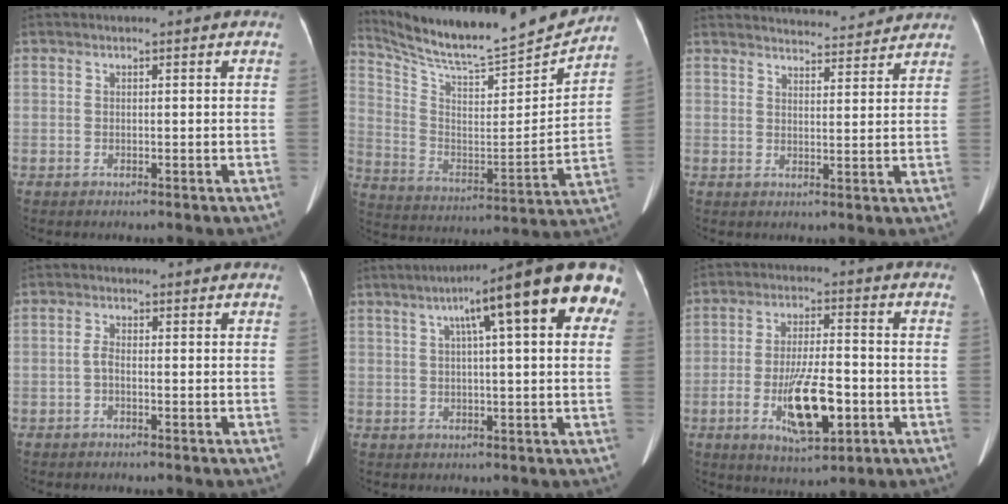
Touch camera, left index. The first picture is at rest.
{"total": 20.5, "force": [19.1, 0.0, 7.3], "torque": [-0.144, -0.052, 0.302]}
{"total": 10.2, "force": [10.0, 1.2, 1.6], "torque": [-0.014, 0.010, 0.121]}
{"total": 1.3, "force": [-0.6, 0.6, 1.1], "torque": [-0.022, 0.001, -0.013]}
{"total": 15.2, "force": [6.5, 1.8, 13.6], "torque": [-0.184, 0.040, 0.081]}
{"total": 11.3, "force": [-3.7, 3.2, 10.2], "torque": [-0.189, -0.007, -0.059]}